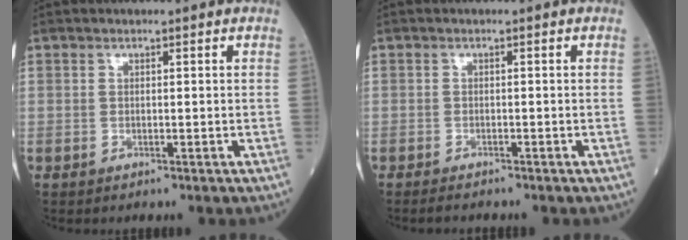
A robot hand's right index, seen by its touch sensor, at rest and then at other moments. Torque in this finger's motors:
{"motor_torque": [-0.24, -0.07, 0.03, 0.00]}